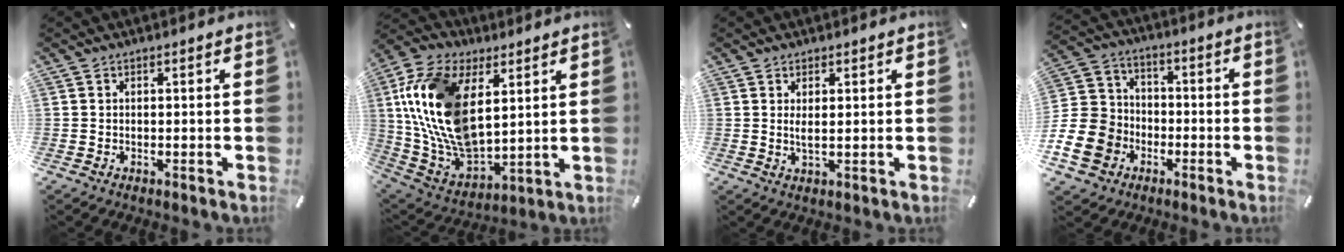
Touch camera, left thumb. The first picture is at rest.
{"total": 20.2, "force": [5.5, 12.5, 14.8], "torque": [-0.351, -0.021, 0.096]}
{"total": 2.7, "force": [0.8, 0.6, 2.5], "torque": [-0.043, -0.004, 0.011]}
{"total": 13.9, "force": [-5.1, 11.9, 4.9], "torque": [-0.105, 0.042, -0.090]}